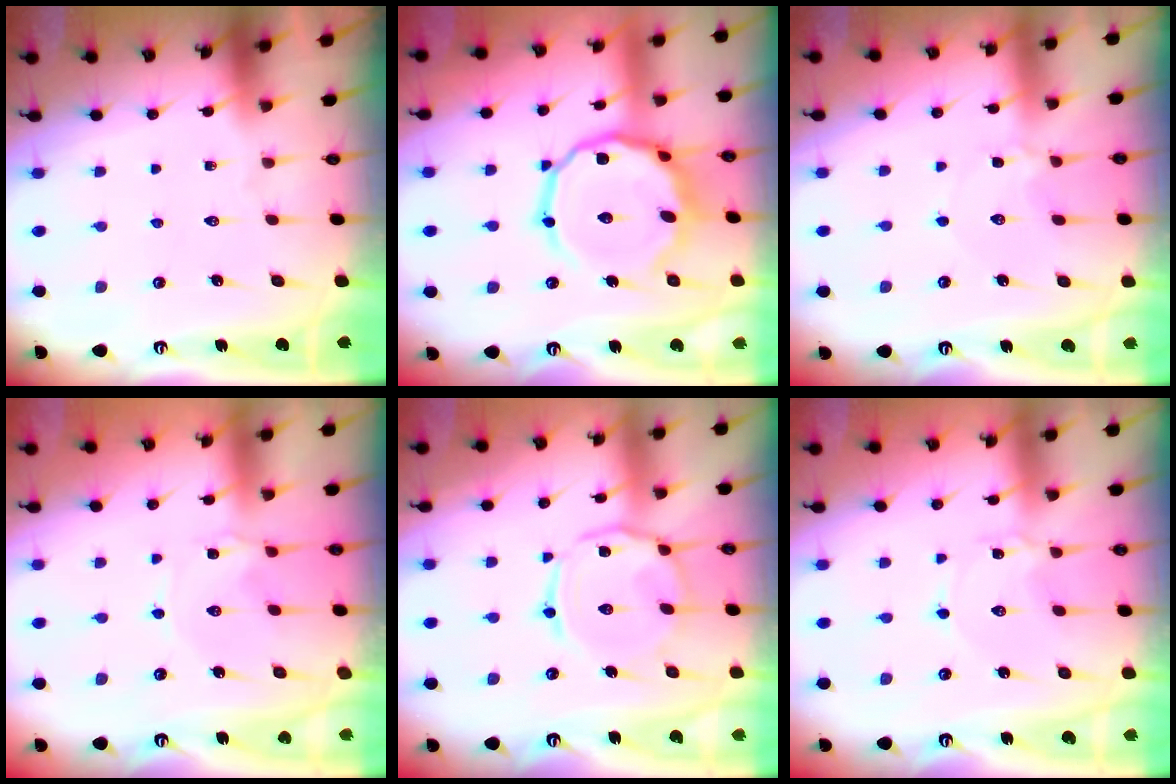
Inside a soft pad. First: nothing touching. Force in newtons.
{"total": 14.8, "press": 14.6, "slide": 1.9}
{"total": 2.7, "press": 2.7, "slide": 0.3}
{"total": 1.1, "press": 1.1, "slide": 0.2}
{"total": 8.1, "press": 8.1, "slide": 0.6}
{"total": 1.6, "press": 1.6, "slide": 0.2}